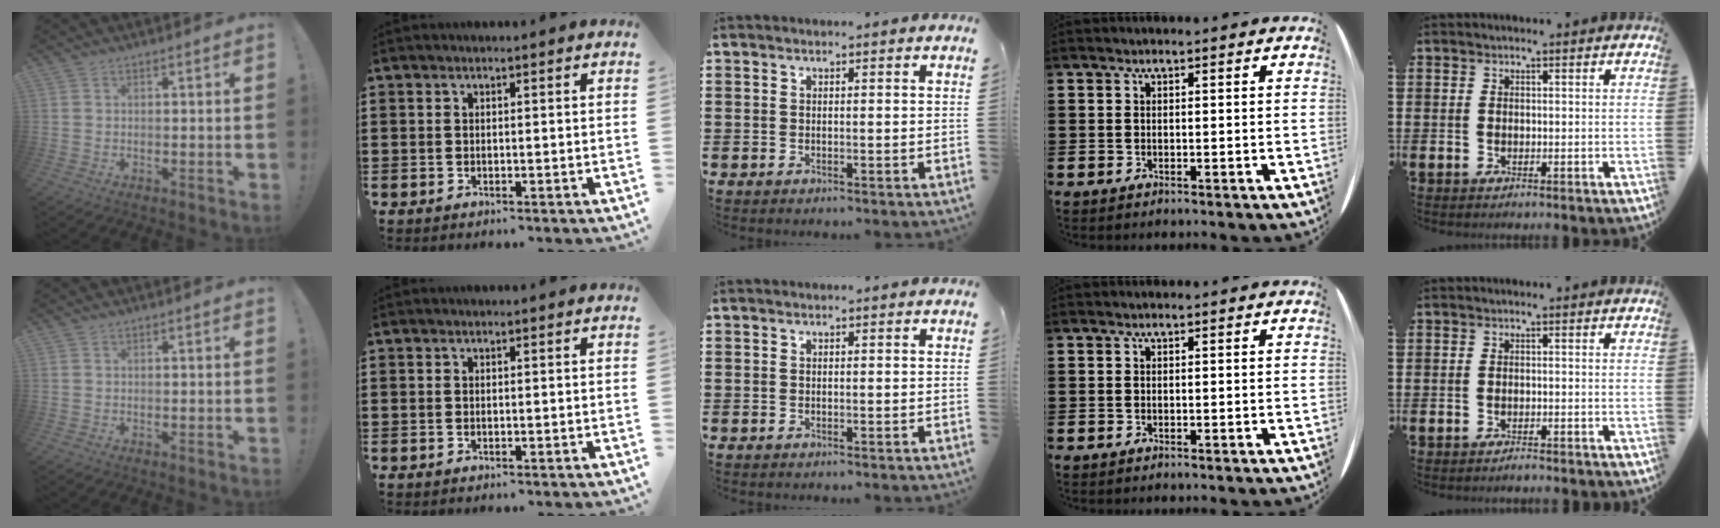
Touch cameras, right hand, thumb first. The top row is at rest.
{"little": {"total": 0.9, "force": [-0.8, 0.0, 0.2], "torque": [0.003, -0.007, -0.018]}}